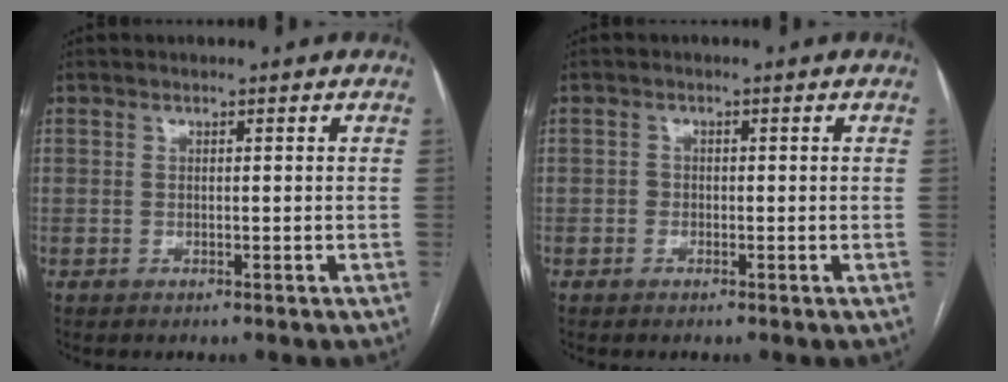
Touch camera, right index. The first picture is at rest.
{"total": 0.8, "force": [-0.4, 0.7, 0.2], "torque": [0.000, 0.004, -0.010]}